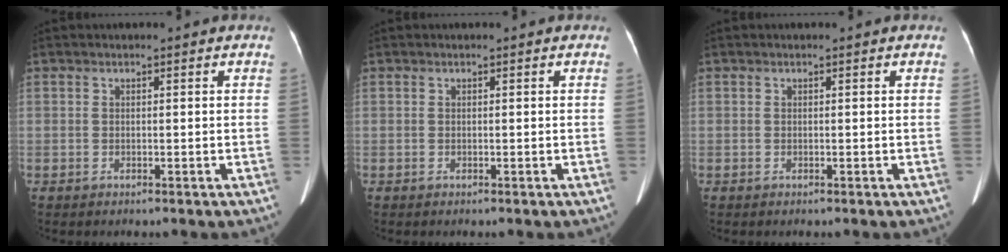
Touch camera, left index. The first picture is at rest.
{"total": 0.0}
{"total": 0.0}